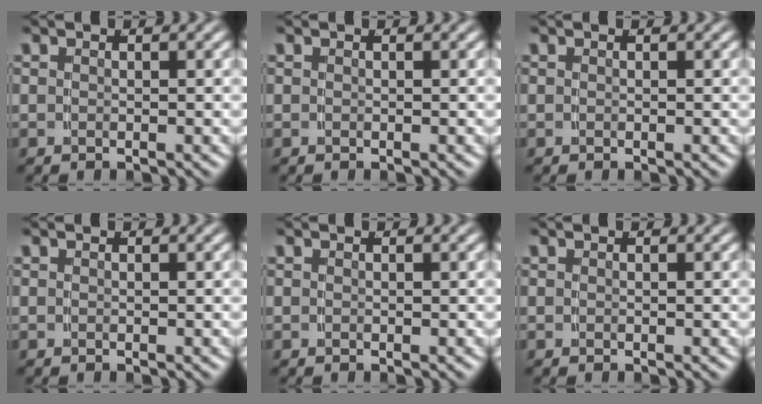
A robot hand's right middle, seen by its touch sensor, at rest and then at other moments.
{"total": 0.0}
{"total": 0.0}
{"total": 0.0}
{"total": 0.0}
{"total": 0.0}